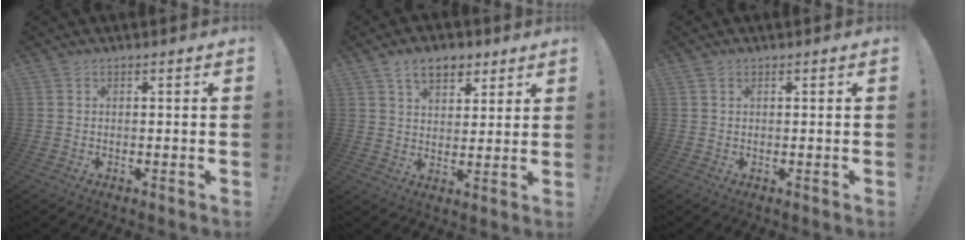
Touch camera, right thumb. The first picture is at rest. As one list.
[{"total": 8.8, "force": [5.1, 5.5, 4.6], "torque": [-0.065, -0.013, 0.095]}, {"total": 0.7, "force": [0.4, 0.5, 0.3], "torque": [-0.004, 0.000, 0.008]}]